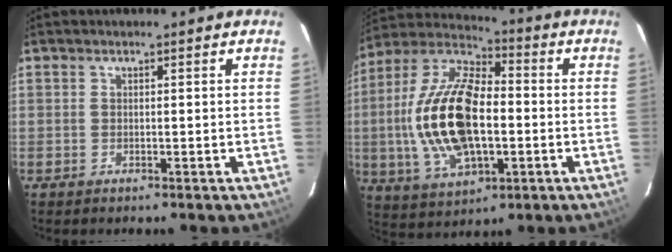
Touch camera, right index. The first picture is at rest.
{"total": 20.7, "force": [-1.9, 10.5, 17.7], "torque": [-0.367, 0.007, -0.032]}